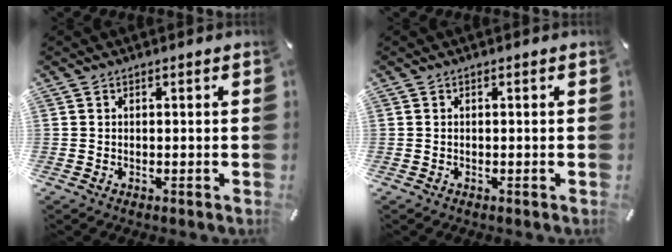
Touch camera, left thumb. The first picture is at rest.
{"total": 0.0}